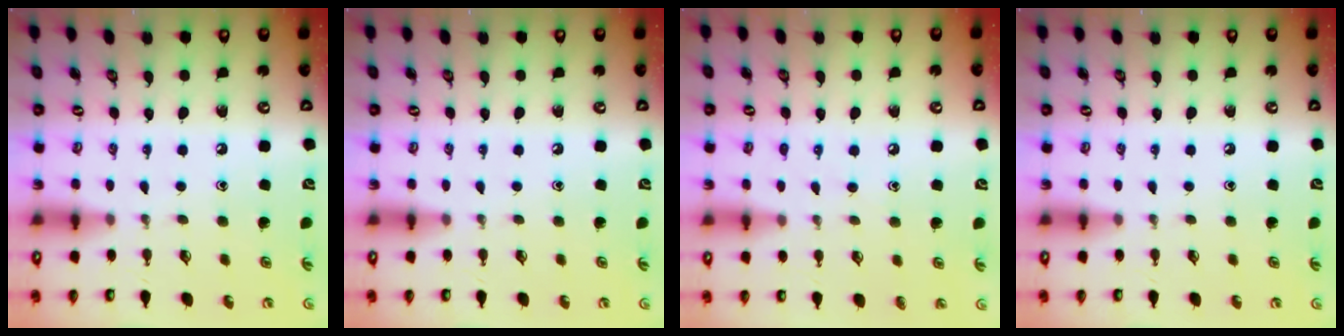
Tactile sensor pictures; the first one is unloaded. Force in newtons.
{"total": 0.0}
{"total": 4.7, "press": 4.7, "slide": 0.5}
{"total": 0.0}